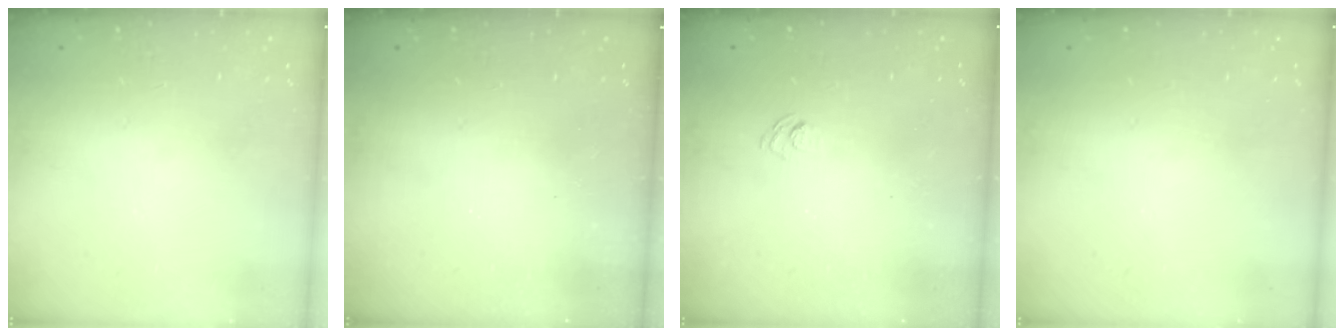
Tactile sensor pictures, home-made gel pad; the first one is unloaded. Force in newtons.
{"total": 2.5, "press": 2.4, "slide": 0.8}
{"total": 2.3, "press": 1.8, "slide": 1.3}
{"total": 0.0}